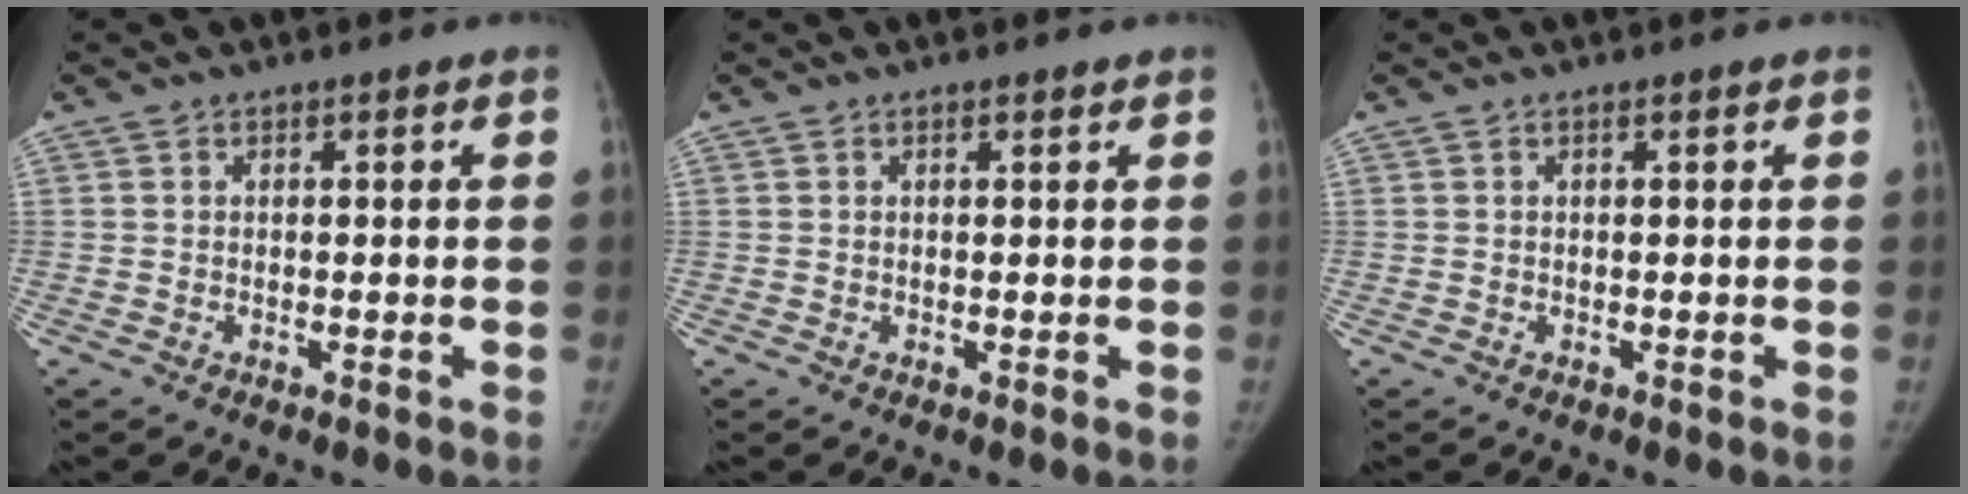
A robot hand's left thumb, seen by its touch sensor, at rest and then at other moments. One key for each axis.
{"total": 0.6, "fx": 0.5, "fy": 0.2, "fz": 0.3, "tx": -0.008, "ty": -0.003, "tz": 0.007}
{"total": 0.0}